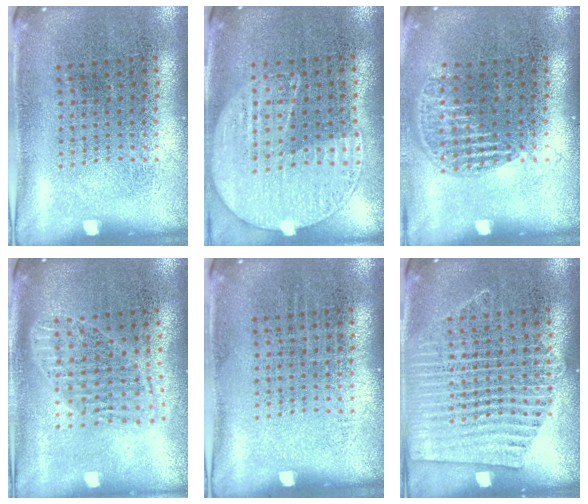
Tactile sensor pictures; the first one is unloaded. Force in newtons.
{"total": 1.1, "press": 1.0, "slide": 0.4}
{"total": 1.2, "press": 1.0, "slide": 0.5}
{"total": 1.7, "press": 1.5, "slide": 0.9}
{"total": 0.0}
{"total": 2.6, "press": 2.6, "slide": 0.3}